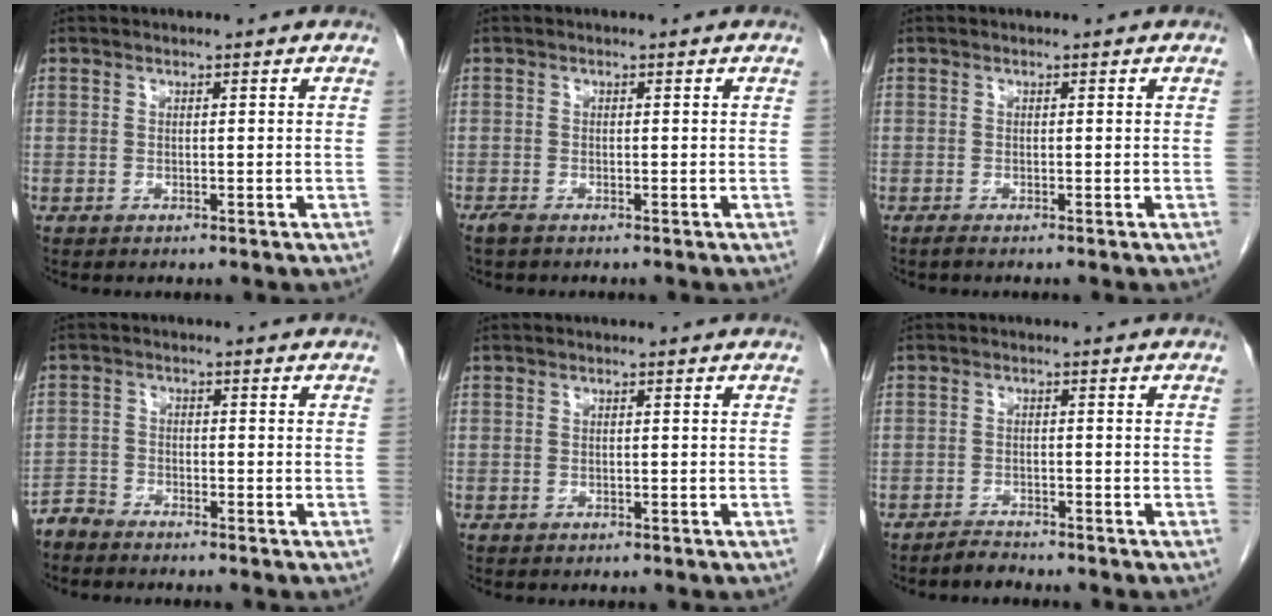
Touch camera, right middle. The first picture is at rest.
{"total": 1.5, "force": [-1.2, 0.4, 0.7], "torque": [-0.021, -0.005, -0.020]}
{"total": 0.6, "force": [-0.4, -0.1, 0.3], "torque": [-0.008, -0.001, -0.009]}
{"total": 2.5, "force": [-2.4, 0.2, -0.2], "torque": [0.014, -0.007, -0.049]}
{"total": 0.0}
{"total": 1.8, "force": [-1.8, 0.1, 0.1], "torque": [0.000, -0.005, -0.029]}